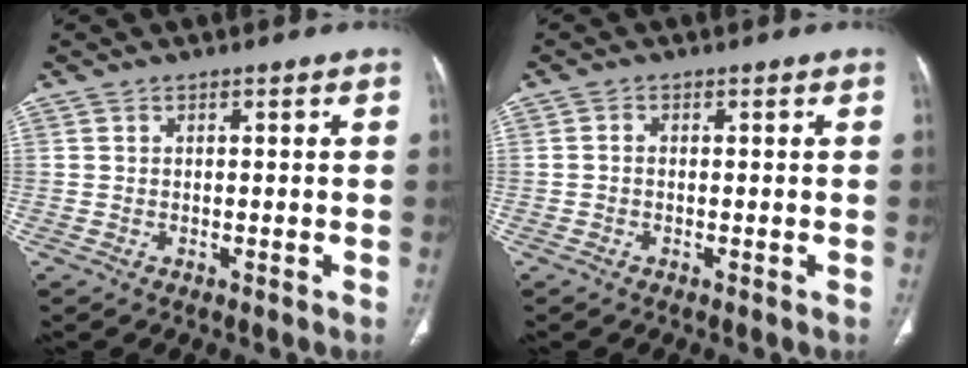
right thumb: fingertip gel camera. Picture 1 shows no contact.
{"total": 0.9, "force": [-0.2, 0.7, 0.6], "torque": [-0.008, 0.002, -0.006]}